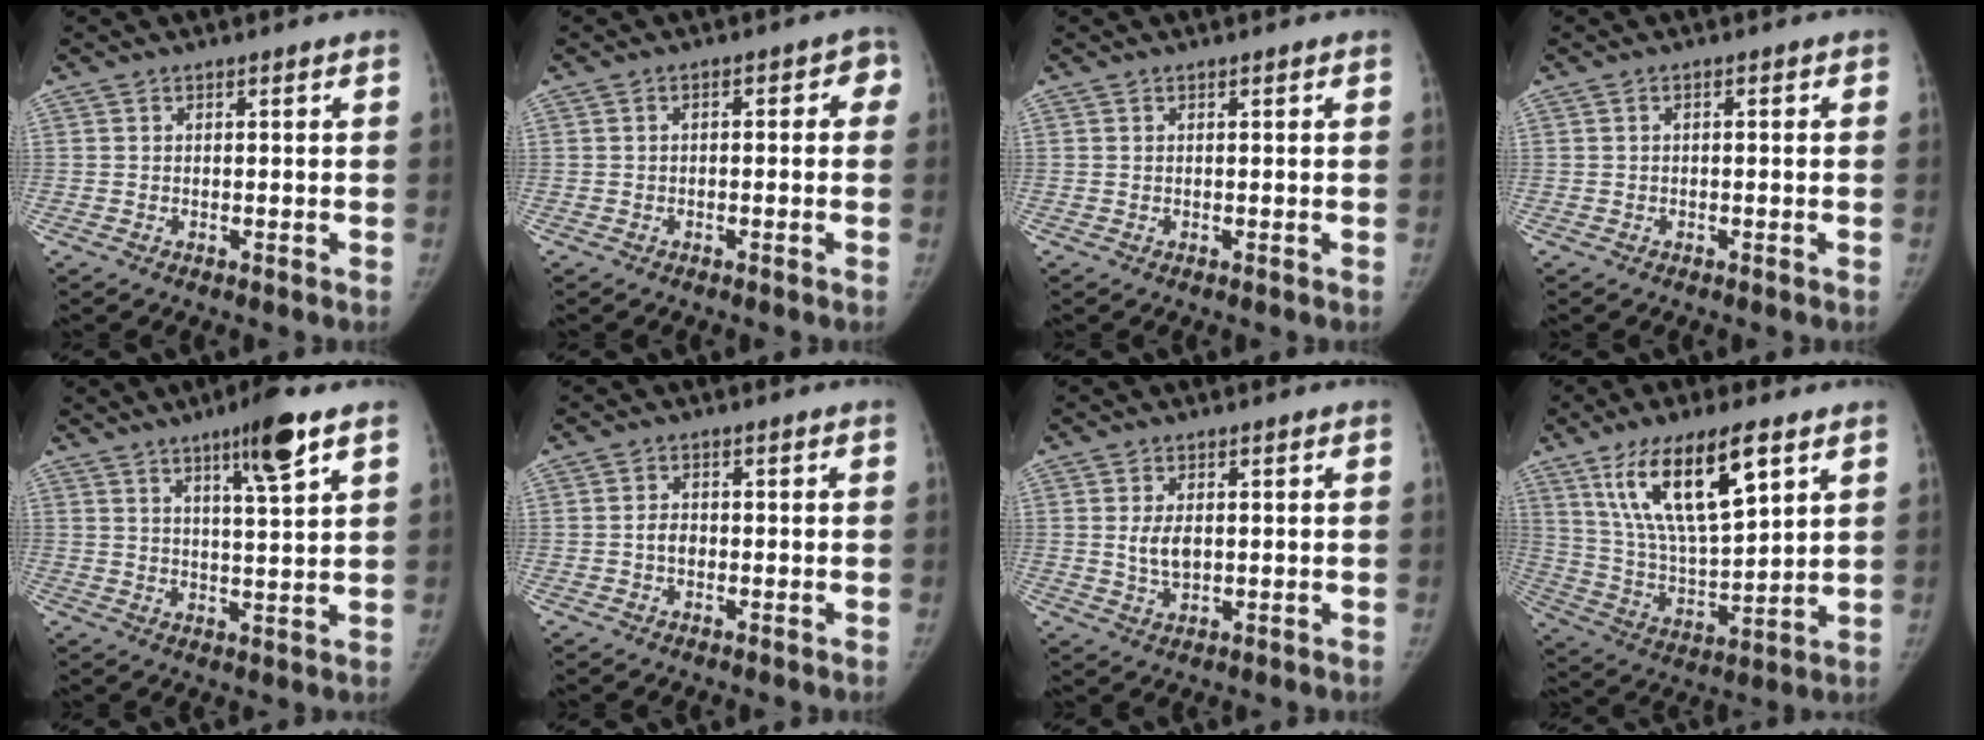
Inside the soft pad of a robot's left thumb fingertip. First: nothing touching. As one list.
[{"total": 3.4, "force": [-0.1, 2.0, 2.7], "torque": [-0.010, 0.021, -0.009]}, {"total": 0.0}, {"total": 0.6, "force": [0.0, 0.4, 0.5], "torque": [-0.001, 0.002, -0.004]}, {"total": 9.1, "force": [5.3, 1.0, 7.3], "torque": [-0.110, -0.028, 0.084]}, {"total": 2.2, "force": [-0.4, 1.6, 1.3], "torque": [-0.016, 0.008, -0.009]}, {"total": 4.4, "force": [0.4, 2.6, 3.5], "torque": [-0.063, -0.007, 0.013]}, {"total": 18.4, "force": [9.3, 6.1, 14.7], "torque": [-0.245, -0.034, 0.178]}]